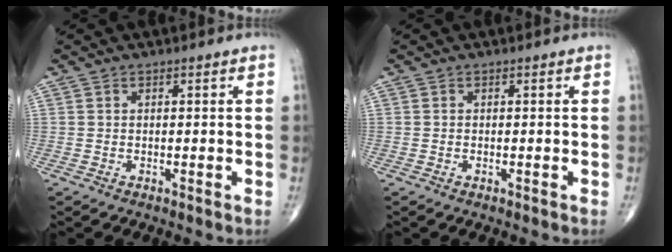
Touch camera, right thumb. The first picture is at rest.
{"total": 0.0}